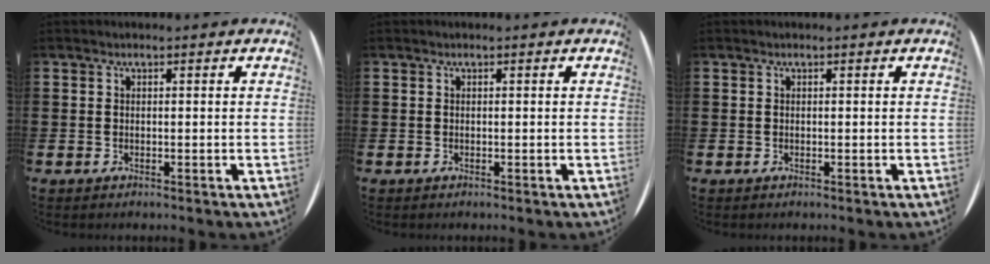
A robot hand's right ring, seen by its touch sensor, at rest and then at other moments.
{"total": 0.0}
{"total": 0.0}